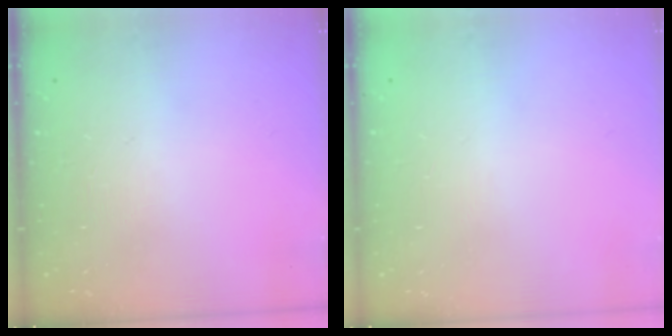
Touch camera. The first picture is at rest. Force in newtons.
{"total": 0.8, "press": 0.8, "slide": 0.1}